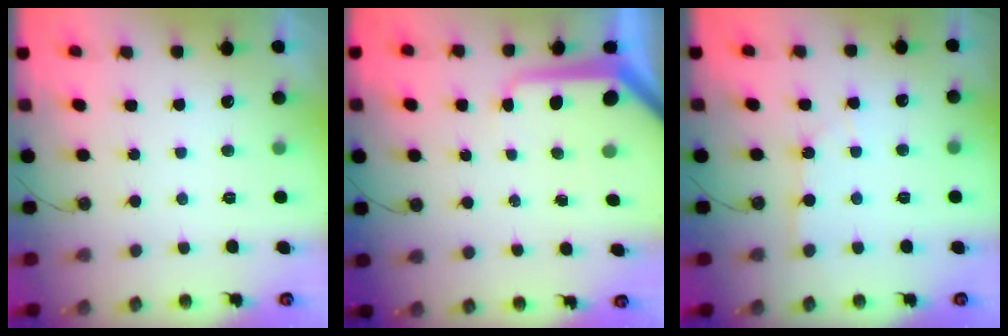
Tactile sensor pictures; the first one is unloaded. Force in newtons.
{"total": 8.4, "press": 8.4, "slide": 0.6}
{"total": 3.1, "press": 3.1, "slide": 0.5}